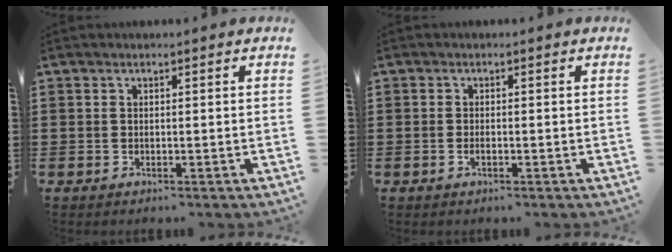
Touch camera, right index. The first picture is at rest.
{"total": 0.7, "force": [-0.4, 0.1, 0.6], "torque": [-0.012, -0.007, -0.004]}